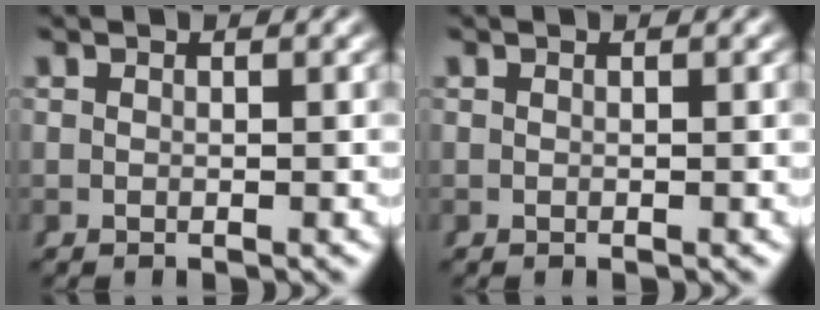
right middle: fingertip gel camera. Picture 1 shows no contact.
{"total": 0.0}